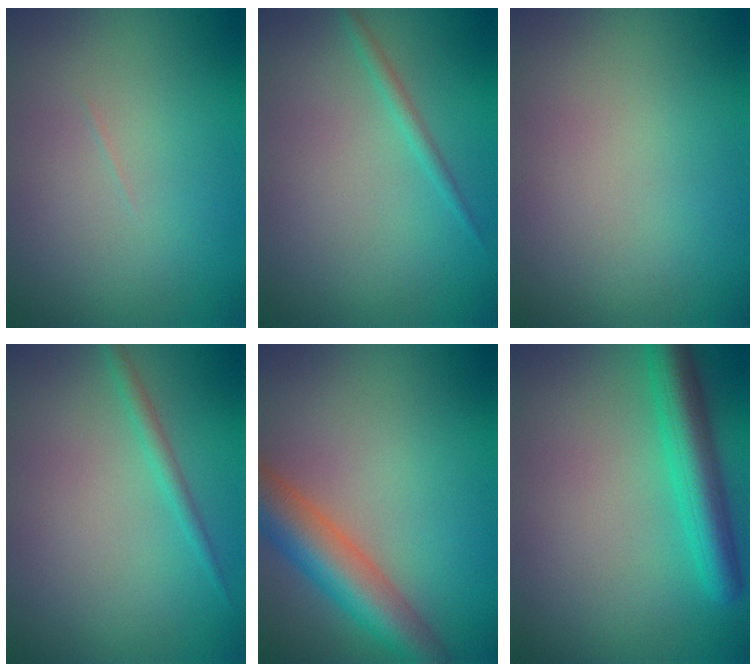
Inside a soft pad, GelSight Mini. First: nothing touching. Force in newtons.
{"total": 1.1, "press": 1.1, "slide": 0.1}
{"total": 0.0}
{"total": 1.3, "press": 1.3, "slide": 0.1}
{"total": 6.5, "press": 6.5, "slide": 0.5}
{"total": 5.2, "press": 5.2, "slide": 0.2}